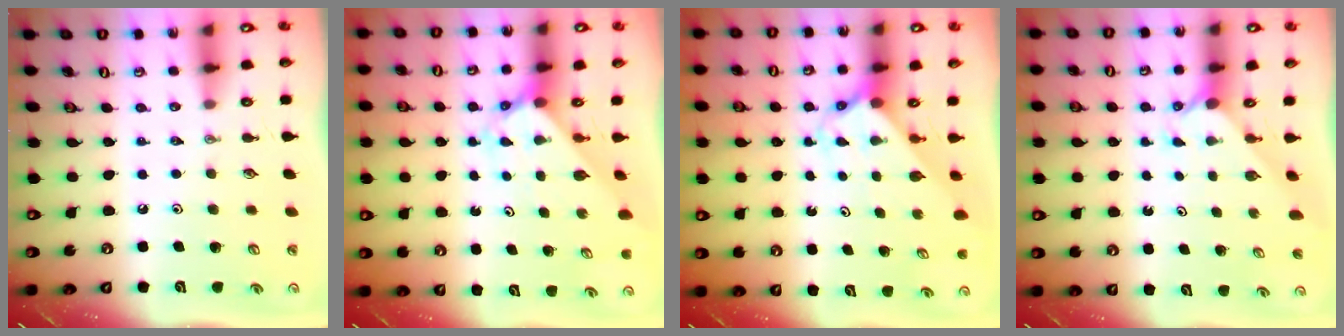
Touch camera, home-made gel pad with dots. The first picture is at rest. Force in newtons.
{"total": 2.3, "press": 2.3, "slide": 0.2}
{"total": 2.3, "press": 2.3, "slide": 0.1}
{"total": 2.1, "press": 2.0, "slide": 0.3}